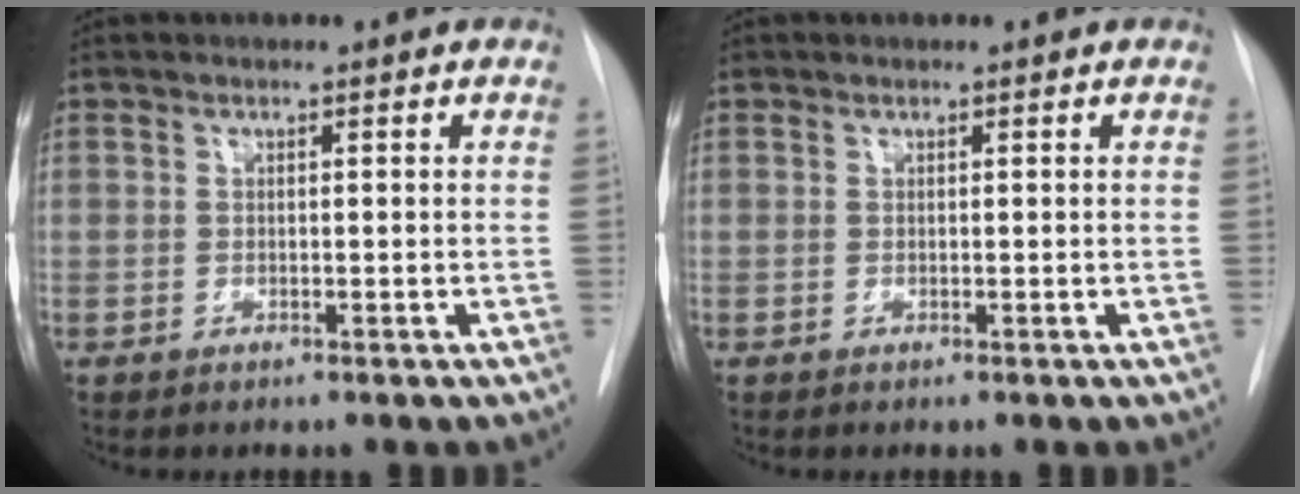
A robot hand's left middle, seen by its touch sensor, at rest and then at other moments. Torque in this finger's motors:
{"motor_torque": [0.12, -0.12, -0.05, 0.01]}